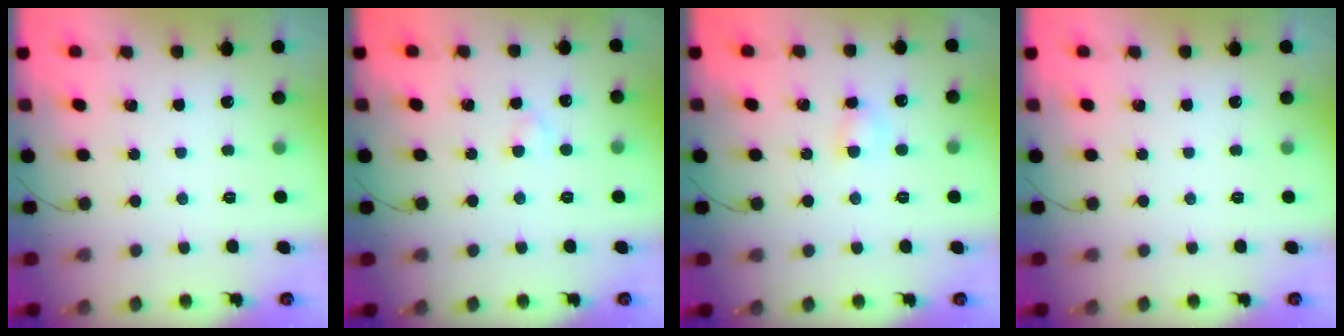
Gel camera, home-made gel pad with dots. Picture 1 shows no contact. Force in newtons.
{"total": 1.8, "press": 1.6, "slide": 0.9}
{"total": 3.8, "press": 3.6, "slide": 1.2}
{"total": 0.0}